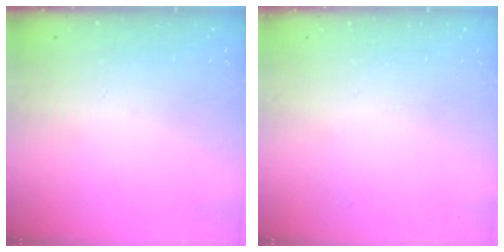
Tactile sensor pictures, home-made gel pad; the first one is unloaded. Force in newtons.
{"total": 0.0}